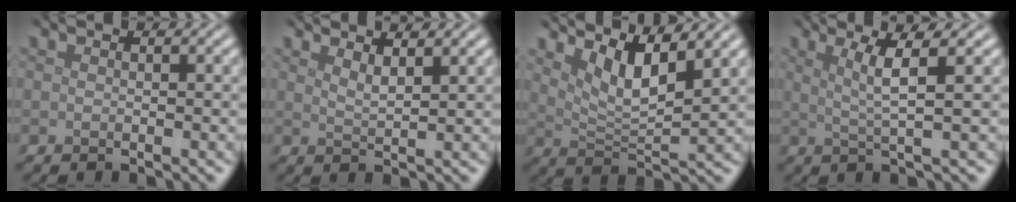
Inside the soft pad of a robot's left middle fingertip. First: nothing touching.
{"total": 1.9, "force": [1.5, 0.4, 1.0], "torque": [-0.007, 0.000, 0.023]}
{"total": 4.7, "force": [2.8, 1.2, 3.5], "torque": [-0.072, -0.009, 0.055]}
{"total": 3.2, "force": [1.2, 0.4, 3.0], "torque": [-0.051, 0.000, 0.024]}